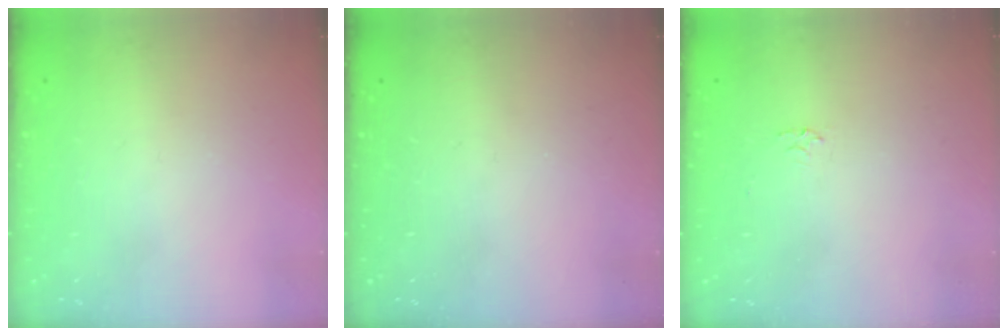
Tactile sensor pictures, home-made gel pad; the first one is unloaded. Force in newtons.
{"total": 0.0}
{"total": 2.3, "press": 2.3, "slide": 0.4}